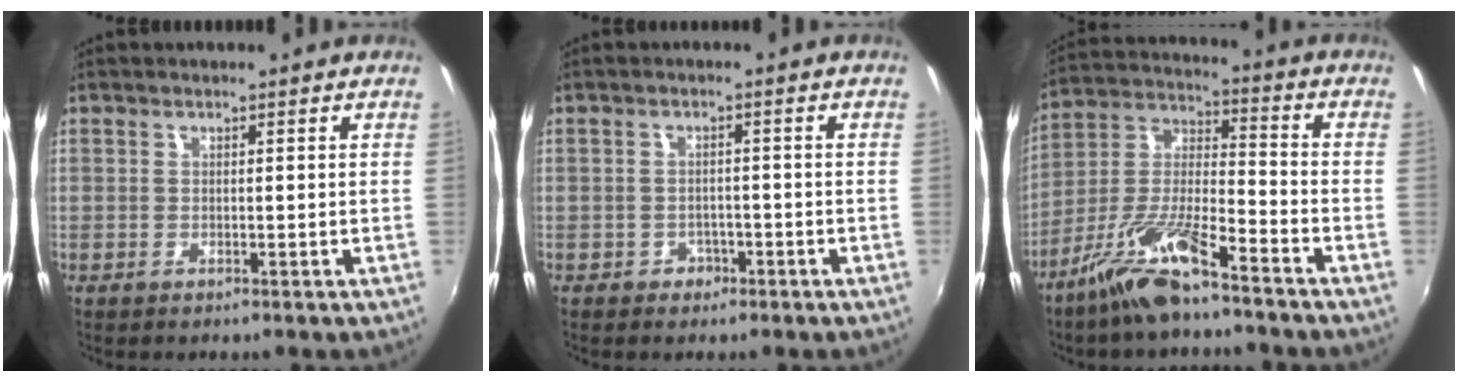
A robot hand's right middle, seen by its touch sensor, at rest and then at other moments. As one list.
[{"total": 2.5, "force": [-1.4, 2.1, 0.3], "torque": [-0.008, 0.003, -0.020]}, {"total": 12.4, "force": [-8.8, 1.9, 8.5], "torque": [-0.175, 0.001, -0.170]}]